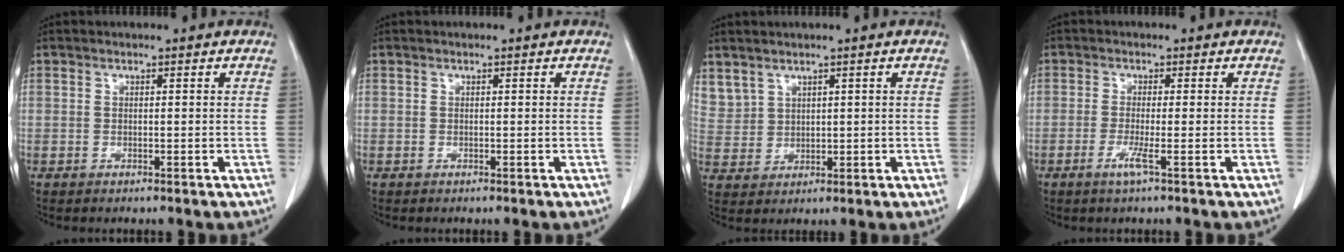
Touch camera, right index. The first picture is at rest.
{"total": 0.0}
{"total": 6.4, "force": [3.8, 4.8, 2.0], "torque": [-0.061, 0.016, 0.097]}
{"total": 2.5, "force": [-1.2, -0.4, 2.2], "torque": [-0.046, -0.006, -0.027]}